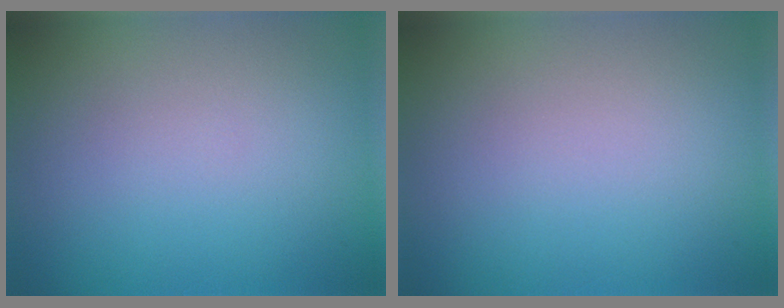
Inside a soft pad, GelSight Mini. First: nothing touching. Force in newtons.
{"total": 0.0}